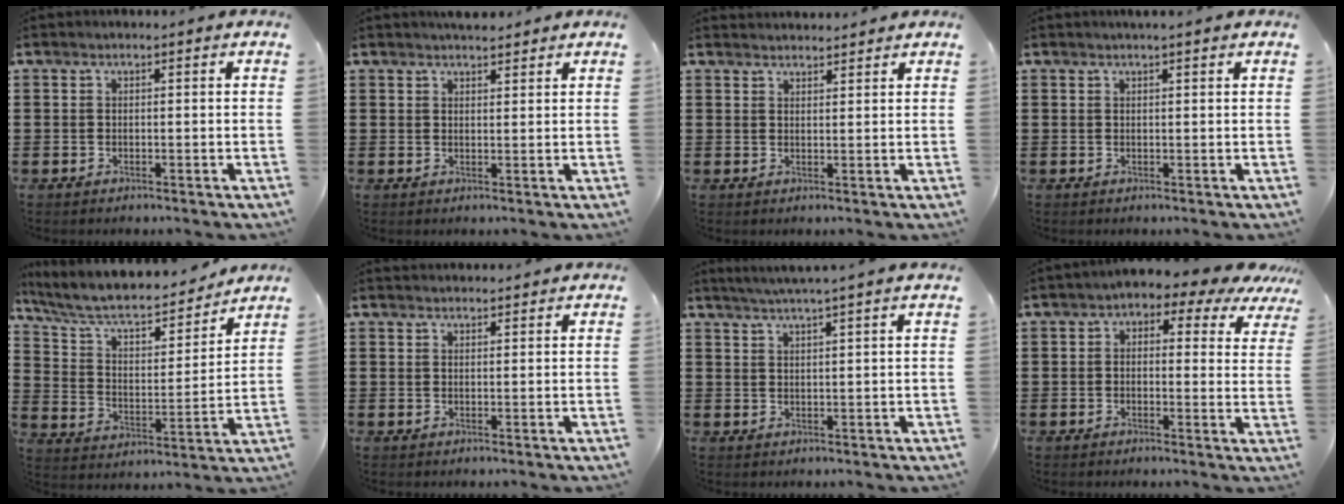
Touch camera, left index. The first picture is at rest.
{"total": 2.5, "force": [2.4, 0.4, 0.6], "torque": [-0.017, 0.000, 0.045]}
{"total": 1.7, "force": [1.7, -0.1, -0.2], "torque": [-0.002, -0.001, 0.034]}
{"total": 1.3, "force": [1.1, -0.1, 0.8], "torque": [-0.016, 0.000, 0.020]}
{"total": 8.0, "force": [7.1, 1.6, 3.4], "torque": [-0.099, -0.048, 0.117]}
{"total": 1.6, "force": [1.6, 0.0, 0.0], "torque": [-0.003, 0.000, 0.032]}
{"total": 3.2, "force": [2.8, -1.2, 0.9], "torque": [-0.022, -0.010, 0.048]}
{"total": 3.2, "force": [1.6, 1.8, 2.1], "torque": [-0.035, -0.015, 0.017]}